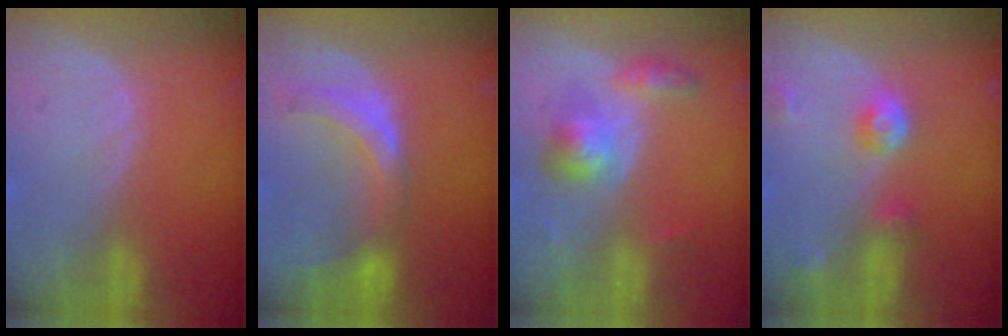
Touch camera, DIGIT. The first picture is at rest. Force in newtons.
{"total": 7.4, "press": 6.8, "slide": 2.8}
{"total": 5.7, "press": 5.4, "slide": 1.6}
{"total": 4.8, "press": 4.4, "slide": 2.0}